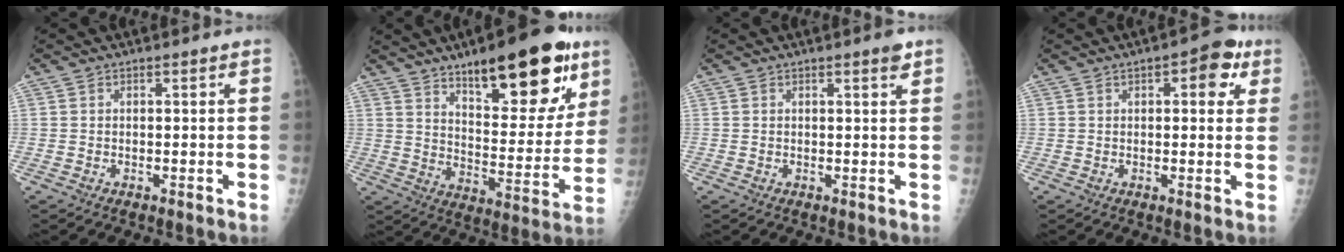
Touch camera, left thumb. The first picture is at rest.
{"total": 24.0, "force": [14.0, 8.5, 17.5], "torque": [-0.204, -0.057, 0.213]}
{"total": 1.6, "force": [1.1, 0.2, 1.2], "torque": [-0.017, -0.006, 0.014]}
{"total": 6.6, "force": [2.8, 3.1, 5.1], "torque": [-0.035, -0.002, 0.025]}